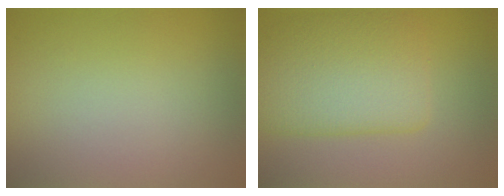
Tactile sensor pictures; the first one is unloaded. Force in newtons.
{"total": 6.3, "press": 6.3, "slide": 0.1}